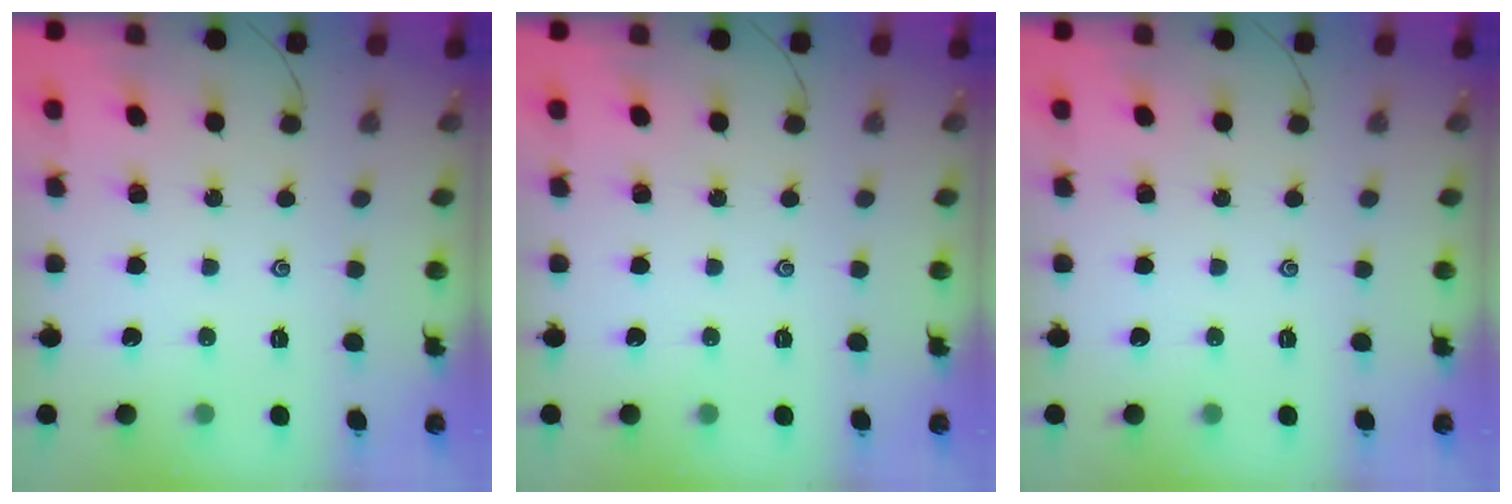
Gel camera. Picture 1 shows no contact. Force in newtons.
{"total": 0.0}
{"total": 0.0}